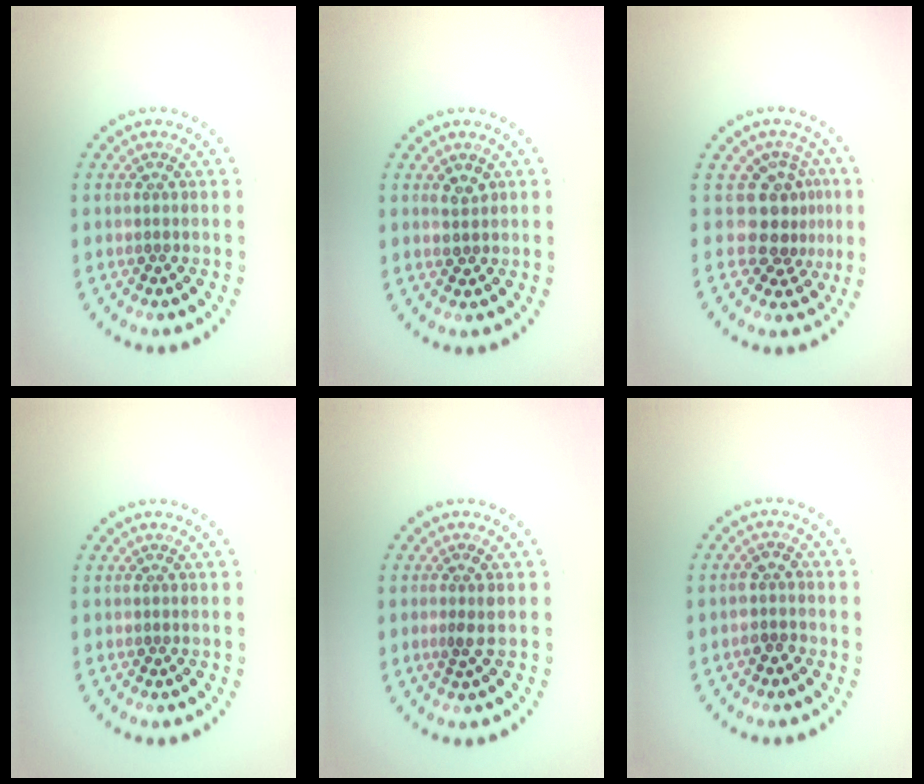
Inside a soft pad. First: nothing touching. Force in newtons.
{"total": 1.4, "press": 1.4, "slide": 0.2}
{"total": 3.4, "press": 2.4, "slide": 2.4}
{"total": 0.0}
{"total": 1.1, "press": 1.0, "slide": 0.4}
{"total": 2.0, "press": 1.8, "slide": 0.9}